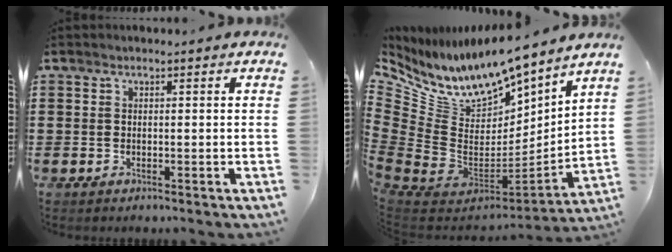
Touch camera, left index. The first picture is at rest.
{"total": 10.4, "force": [8.6, 4.5, 3.5], "torque": [-0.130, -0.083, 0.152]}